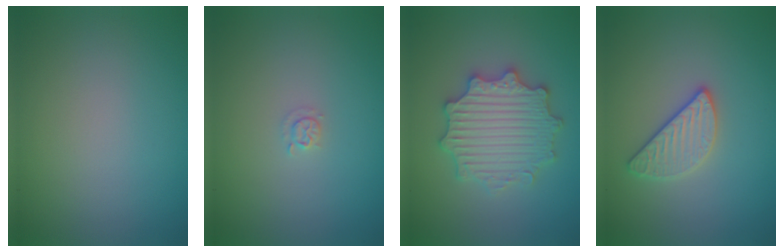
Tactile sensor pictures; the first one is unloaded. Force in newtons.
{"total": 0.9, "press": 0.9, "slide": 0.1}
{"total": 5.6, "press": 5.5, "slide": 1.0}
{"total": 2.6, "press": 2.5, "slide": 0.7}